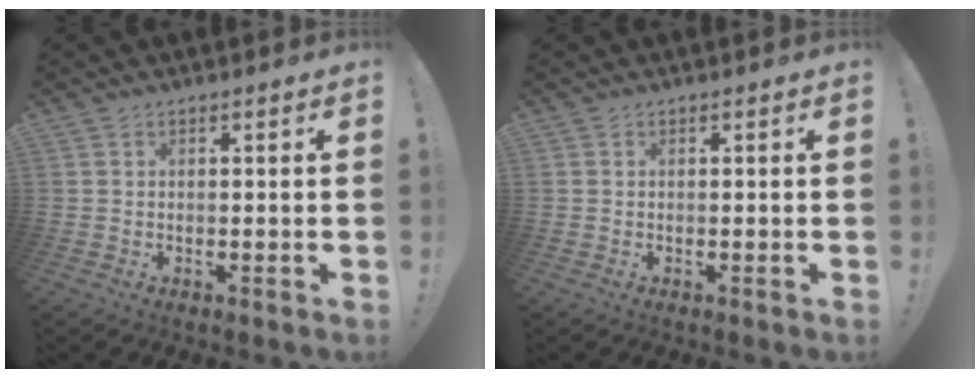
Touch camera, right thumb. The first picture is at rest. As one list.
[{"total": 0.0}]